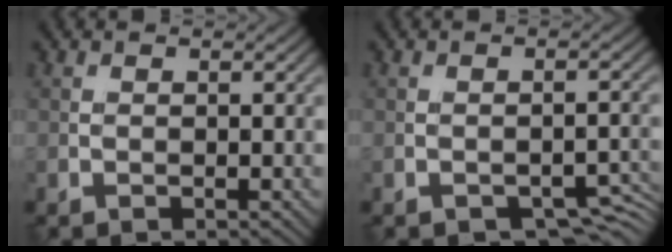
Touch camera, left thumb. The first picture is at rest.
{"total": 3.4, "force": [-2.4, 1.4, 1.9], "torque": [-0.023, -0.002, -0.024]}